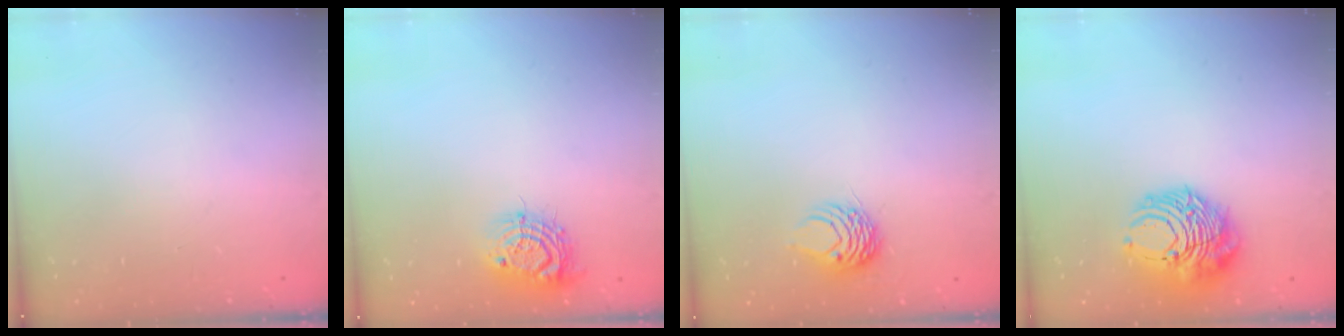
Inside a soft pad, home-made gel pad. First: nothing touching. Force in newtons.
{"total": 10.3, "press": 10.3, "slide": 0.7}
{"total": 5.4, "press": 5.4, "slide": 0.5}
{"total": 11.6, "press": 11.6, "slide": 1.0}